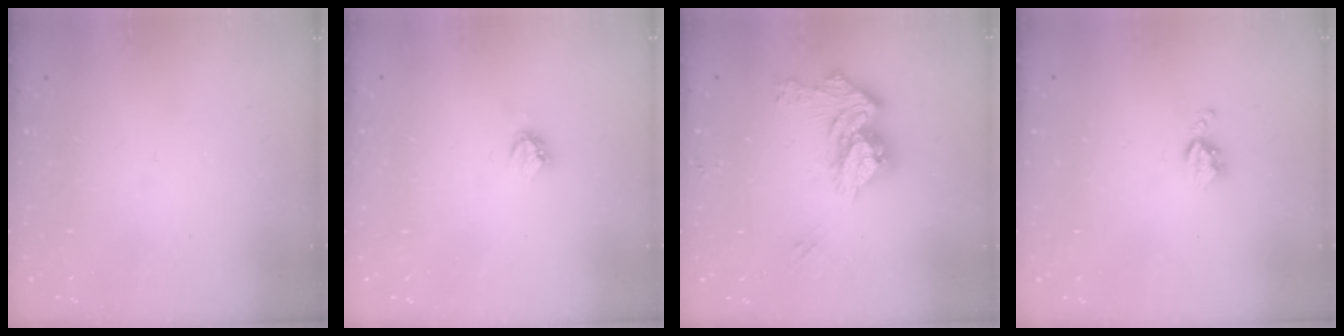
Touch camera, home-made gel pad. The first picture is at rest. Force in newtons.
{"total": 3.8, "press": 3.8, "slide": 0.4}
{"total": 14.1, "press": 14.1, "slide": 0.2}
{"total": 5.1, "press": 5.1, "slide": 0.7}